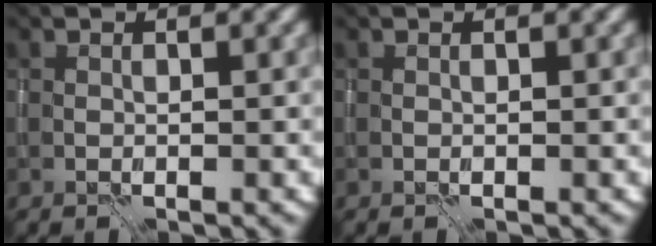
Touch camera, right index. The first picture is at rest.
{"total": 0.0}